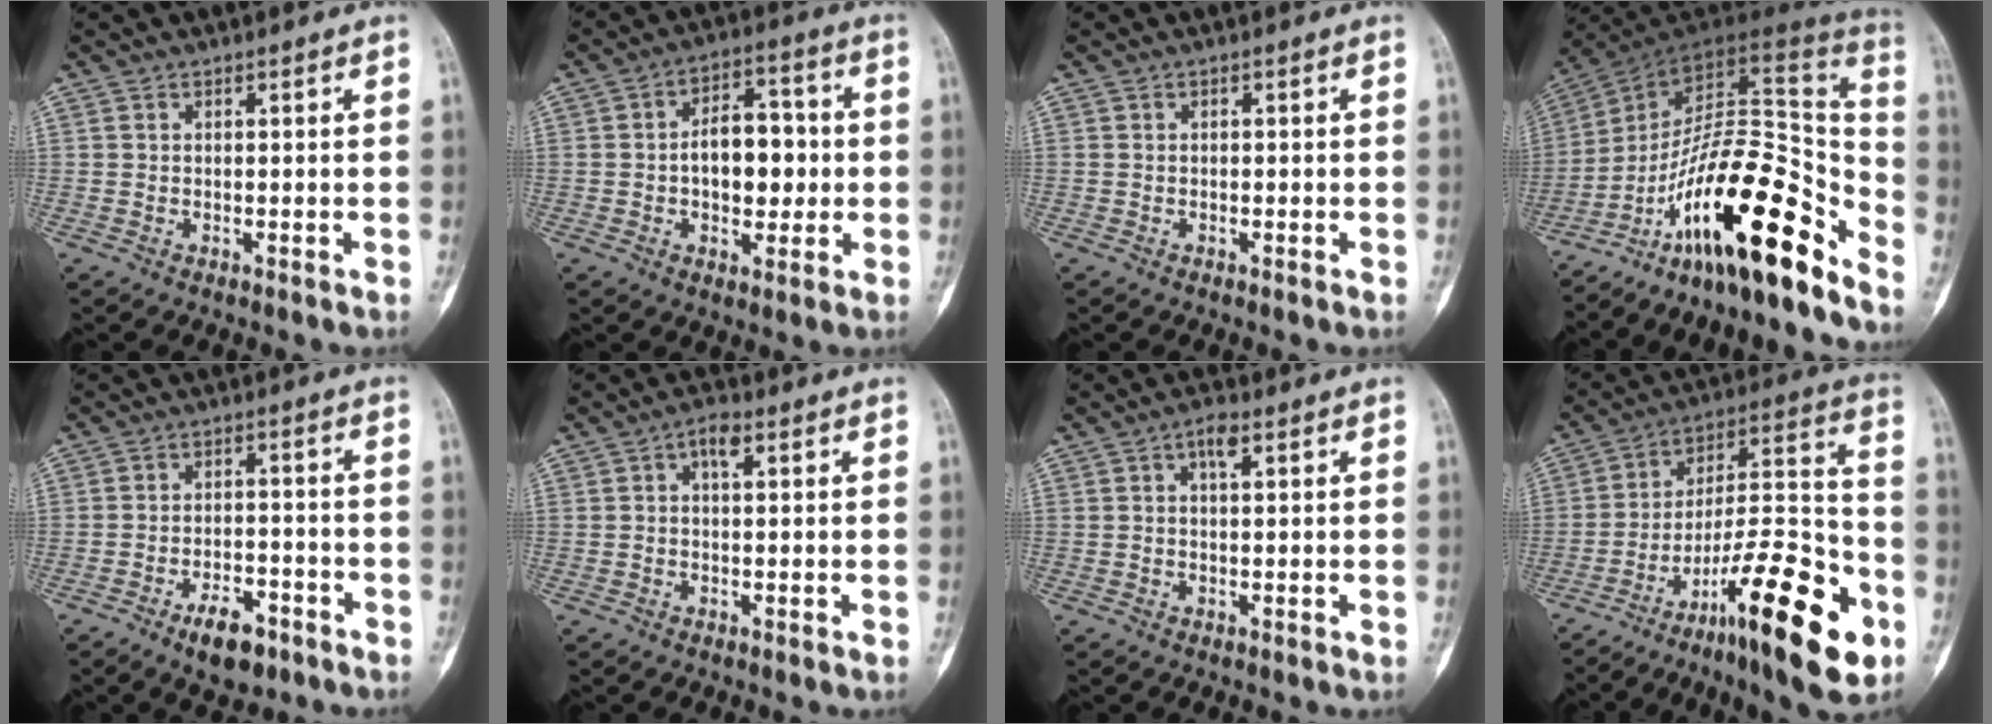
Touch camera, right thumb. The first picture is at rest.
{"total": 11.1, "force": [-0.3, 6.8, 8.8], "torque": [-0.094, 0.022, -0.007]}
{"total": 0.0}
{"total": 24.1, "force": [-16.8, 6.5, 16.0], "torque": [-0.199, 0.125, -0.275]}
{"total": 7.1, "force": [-4.5, 3.3, 4.4], "torque": [-0.060, 0.026, -0.067]}
{"total": 3.0, "force": [1.0, 1.3, 2.5], "torque": [-0.044, 0.009, 0.015]}
{"total": 2.9, "force": [1.1, 1.1, 2.4], "torque": [-0.043, 0.006, 0.018]}
{"total": 24.5, "force": [-12.1, 6.3, 20.3], "torque": [-0.304, 0.079, -0.190]}